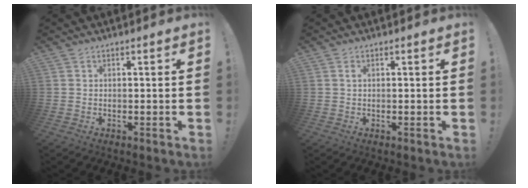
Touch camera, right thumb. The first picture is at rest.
{"total": 0.7, "force": [0.1, 0.3, 0.6], "torque": [-0.012, 0.003, 0.002]}